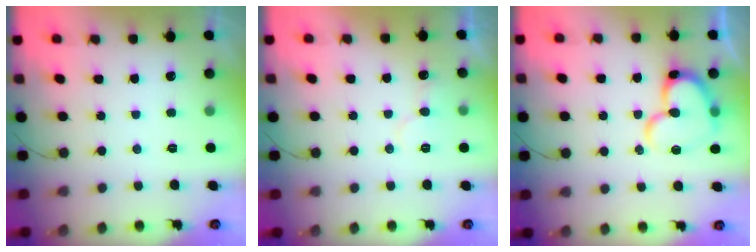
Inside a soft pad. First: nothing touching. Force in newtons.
{"total": 7.4, "press": 7.4, "slide": 0.5}
{"total": 15.0, "press": 14.8, "slide": 1.8}